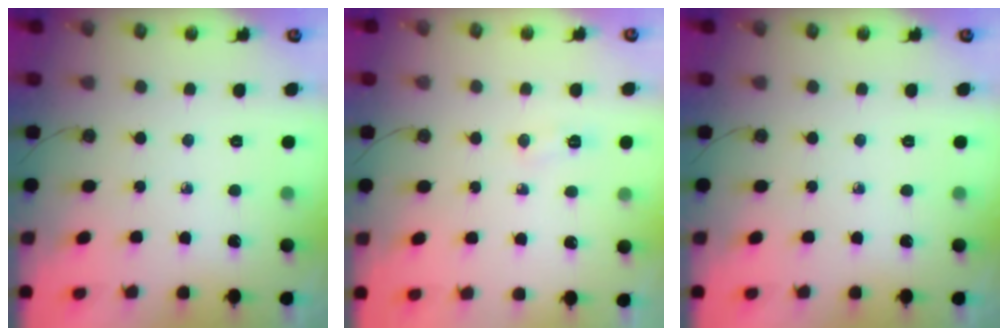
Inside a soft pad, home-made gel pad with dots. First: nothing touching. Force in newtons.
{"total": 5.0, "press": 4.9, "slide": 0.9}
{"total": 0.0}